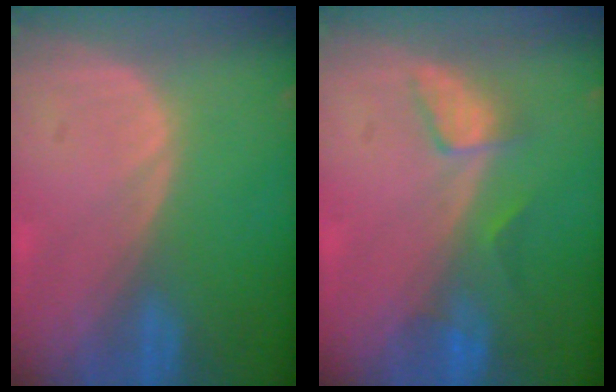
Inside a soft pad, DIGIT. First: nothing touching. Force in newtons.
{"total": 3.2, "press": 3.1, "slide": 0.3}